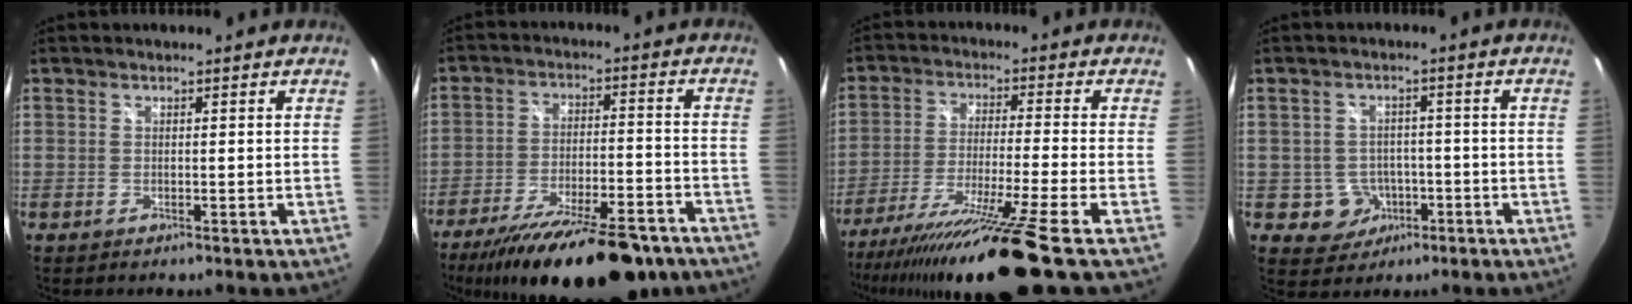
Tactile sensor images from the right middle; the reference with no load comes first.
{"total": 22.6, "force": [-17.8, 5.9, 12.7], "torque": [-0.222, -0.041, -0.262]}
{"total": 17.9, "force": [-14.3, -3.7, 10.1], "torque": [-0.196, -0.057, -0.244]}
{"total": 4.8, "force": [-1.8, 4.4, 0.8], "torque": [-0.028, 0.012, -0.013]}